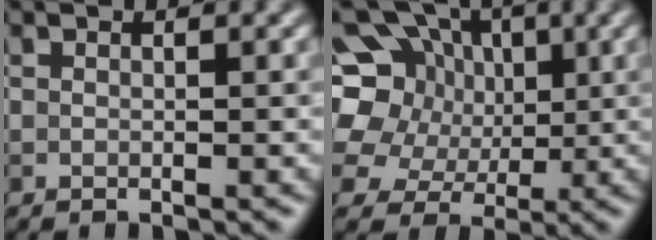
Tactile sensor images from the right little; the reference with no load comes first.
{"total": 12.1, "force": [2.3, 10.5, 5.5], "torque": [-0.126, 0.033, 0.017]}